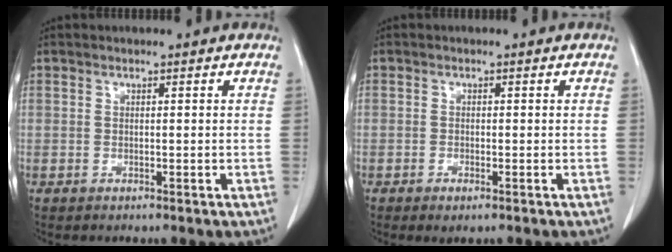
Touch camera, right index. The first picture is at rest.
{"total": 2.0, "force": [-1.2, 0.7, 1.4], "torque": [-0.021, -0.002, -0.013]}